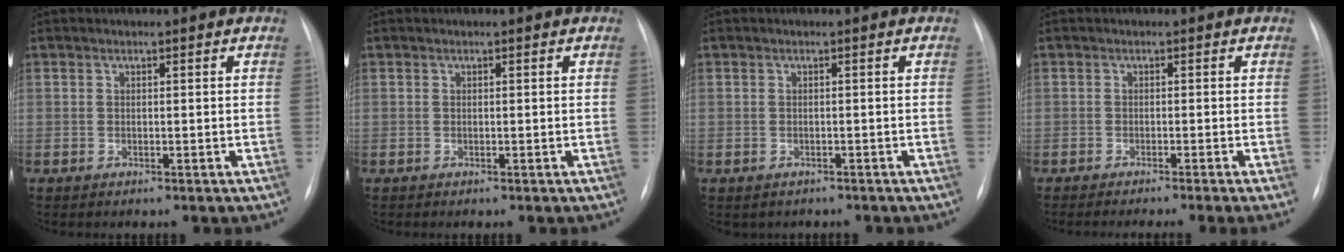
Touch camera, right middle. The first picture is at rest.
{"total": 0.0}
{"total": 2.1, "force": [-1.6, 1.2, 0.3], "torque": [-0.012, 0.002, -0.016]}
{"total": 6.9, "force": [-5.5, -1.1, 3.9], "torque": [-0.028, -0.014, -0.078]}